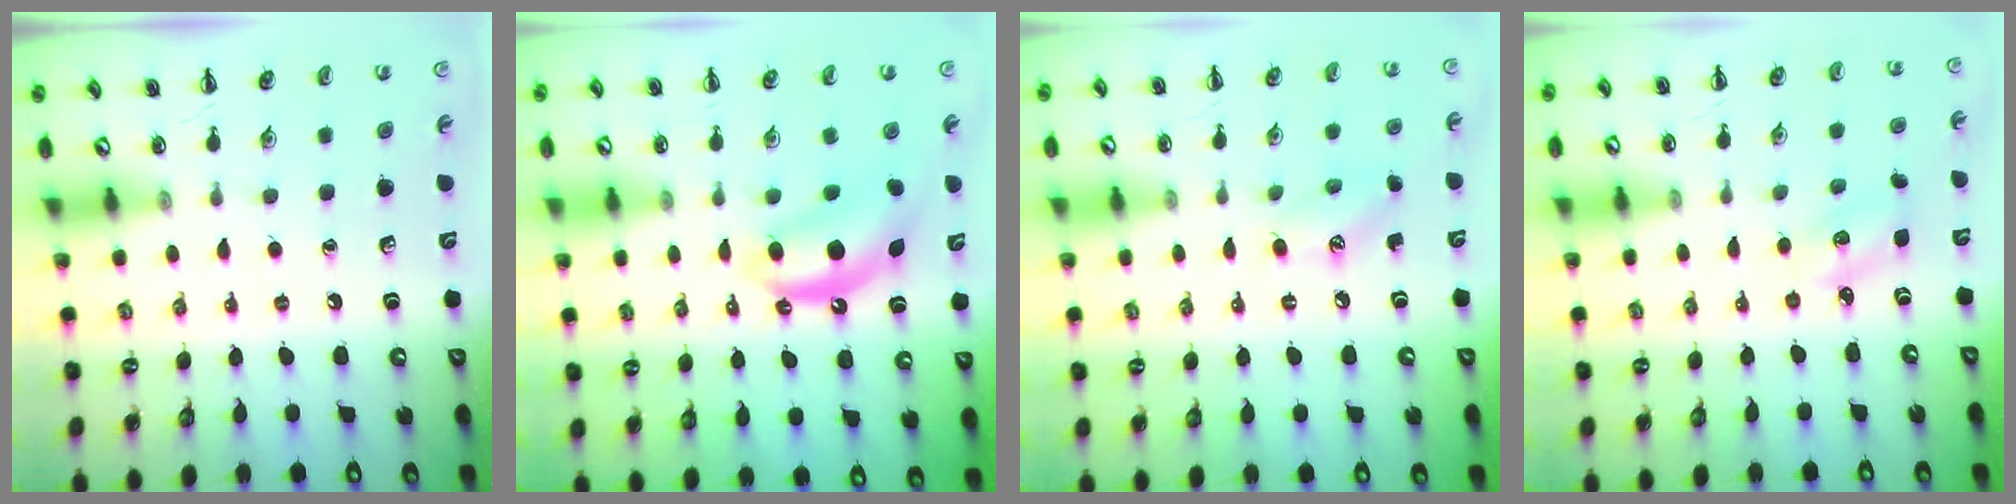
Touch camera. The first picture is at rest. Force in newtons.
{"total": 6.8, "press": 6.7, "slide": 1.1}
{"total": 8.1, "press": 7.9, "slide": 1.8}
{"total": 2.8, "press": 2.7, "slide": 0.7}